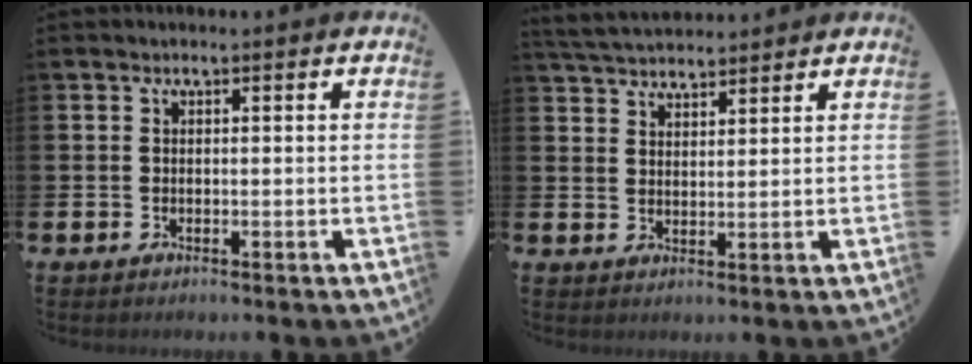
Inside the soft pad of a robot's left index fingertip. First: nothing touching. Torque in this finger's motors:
{"motor_torque": [0.96, -0.80, 0.14, 0.03]}